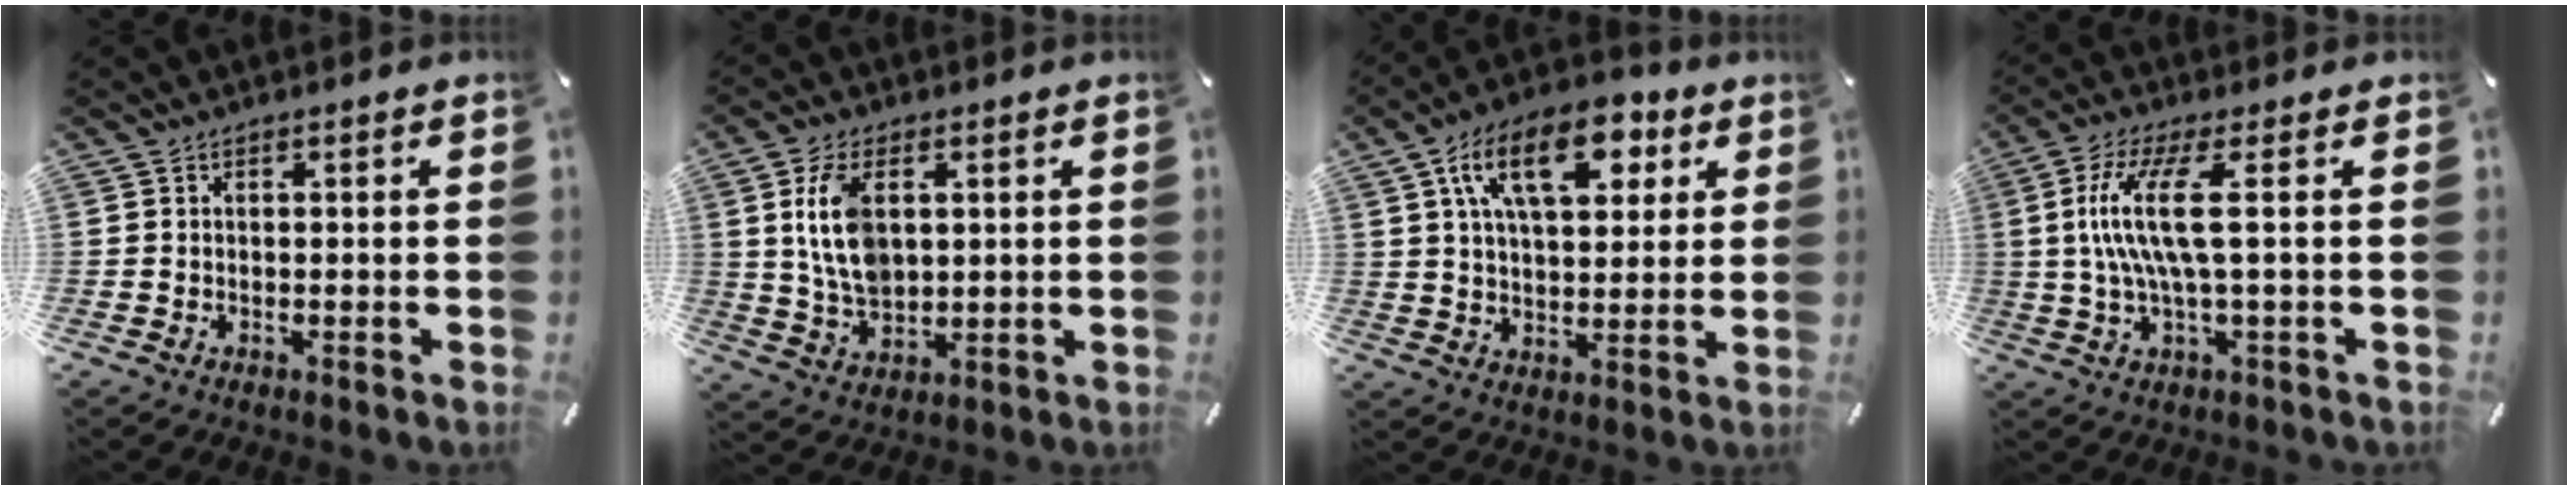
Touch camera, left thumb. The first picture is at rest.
{"total": 9.4, "force": [2.2, 5.8, 7.0], "torque": [-0.175, 0.001, 0.036]}
{"total": 16.1, "force": [7.2, 8.7, 11.5], "torque": [-0.177, -0.008, 0.122]}
{"total": 11.7, "force": [1.2, 2.1, 11.5], "torque": [-0.242, -0.010, 0.011]}